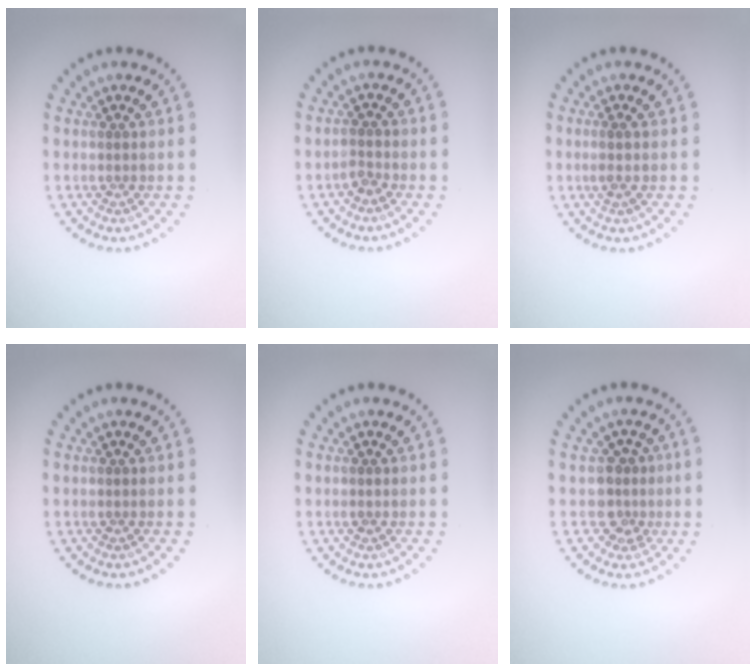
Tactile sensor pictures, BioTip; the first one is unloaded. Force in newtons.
{"total": 1.2, "press": 1.0, "slide": 0.7}
{"total": 0.9, "press": 0.7, "slide": 0.6}
{"total": 0.0}
{"total": 0.6, "press": 0.6, "slide": 0.1}
{"total": 2.4, "press": 1.9, "slide": 1.5}